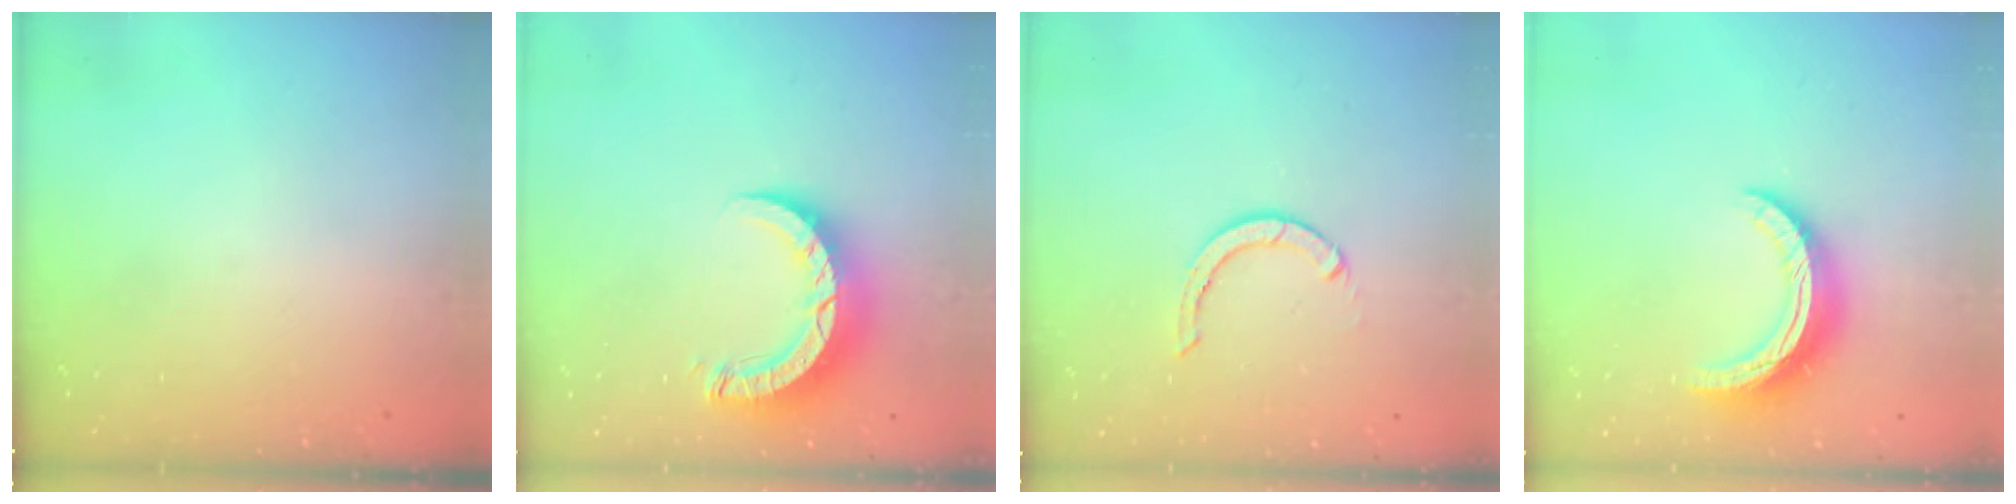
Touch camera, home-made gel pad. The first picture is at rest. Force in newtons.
{"total": 8.8, "press": 8.8, "slide": 0.8}
{"total": 2.9, "press": 2.9, "slide": 0.1}
{"total": 12.2, "press": 12.1, "slide": 0.9}